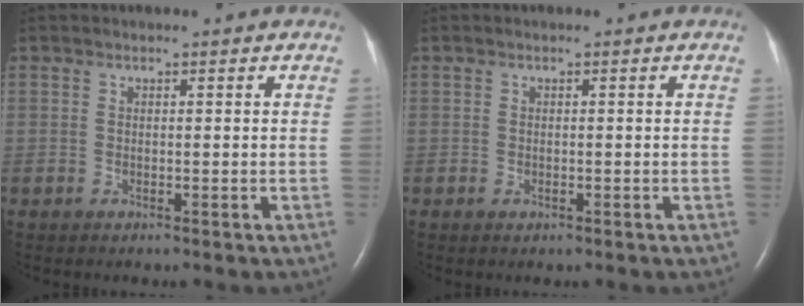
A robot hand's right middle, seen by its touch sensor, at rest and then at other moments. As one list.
[{"total": 0.5, "force": [-0.2, 0.3, 0.3], "torque": [-0.009, 0.000, -0.001]}]